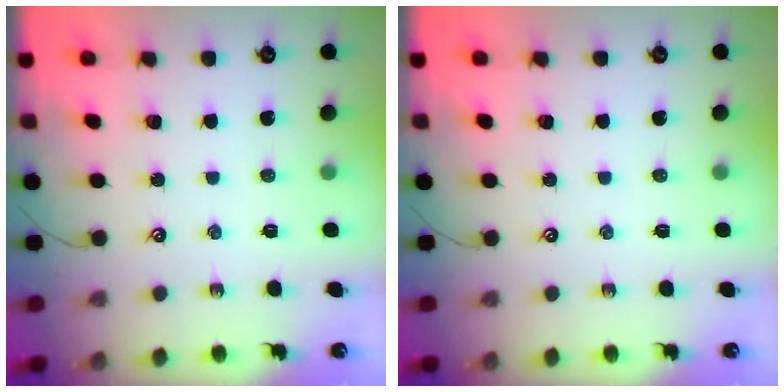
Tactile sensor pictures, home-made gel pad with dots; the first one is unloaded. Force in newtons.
{"total": 0.0}